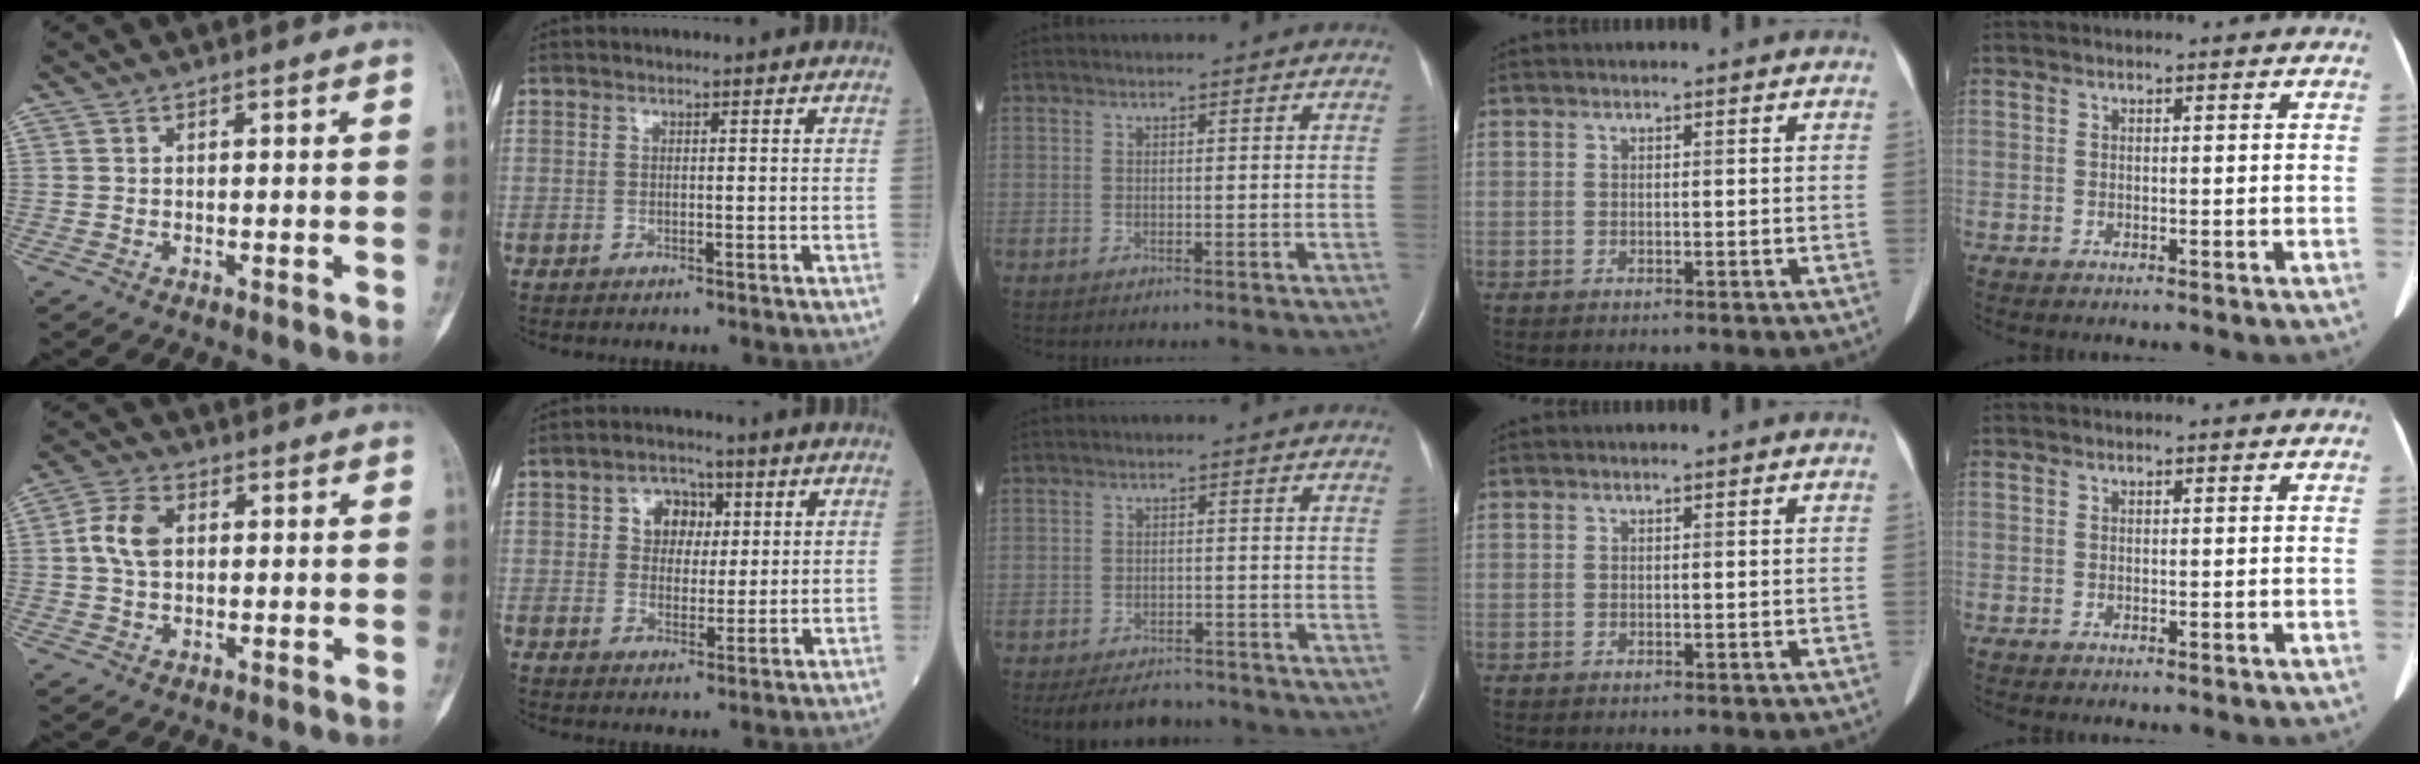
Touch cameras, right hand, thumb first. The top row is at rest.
{"thumb": {"total": 6.5, "force": [0.8, 4.4, 4.8], "torque": [-0.097, 0.012, 0.011]}, "index": {"total": 6.1, "force": [1.7, 5.0, 3.0], "torque": [-0.044, 0.018, 0.030]}, "middle": {"total": 6.7, "force": [-6.1, 2.3, 1.7], "torque": [-0.025, -0.007, -0.085]}}